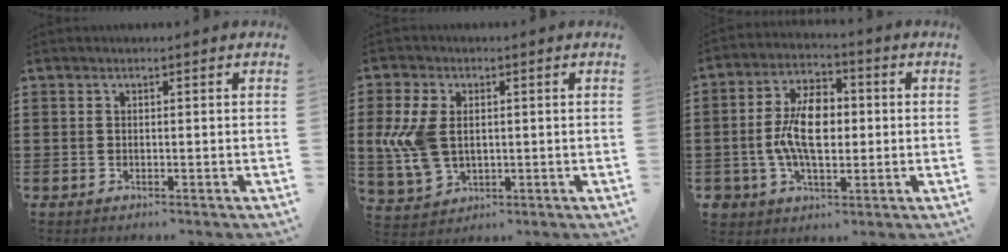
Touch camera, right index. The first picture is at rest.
{"total": 8.2, "force": [0.6, 5.4, 6.2], "torque": [-0.163, 0.002, 0.004]}
{"total": 9.3, "force": [-0.4, 5.5, 7.5], "torque": [-0.165, 0.012, -0.012]}